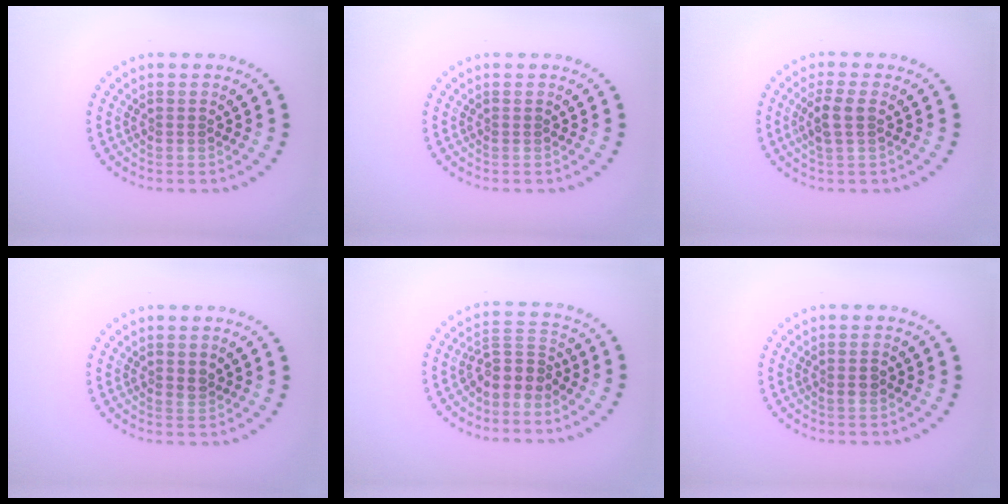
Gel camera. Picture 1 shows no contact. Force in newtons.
{"total": 0.0}
{"total": 2.3, "press": 2.1, "slide": 1.0}
{"total": 0.8, "press": 0.8, "slide": 0.2}
{"total": 2.8, "press": 2.0, "slide": 1.9}
{"total": 0.9, "press": 0.8, "slide": 0.5}